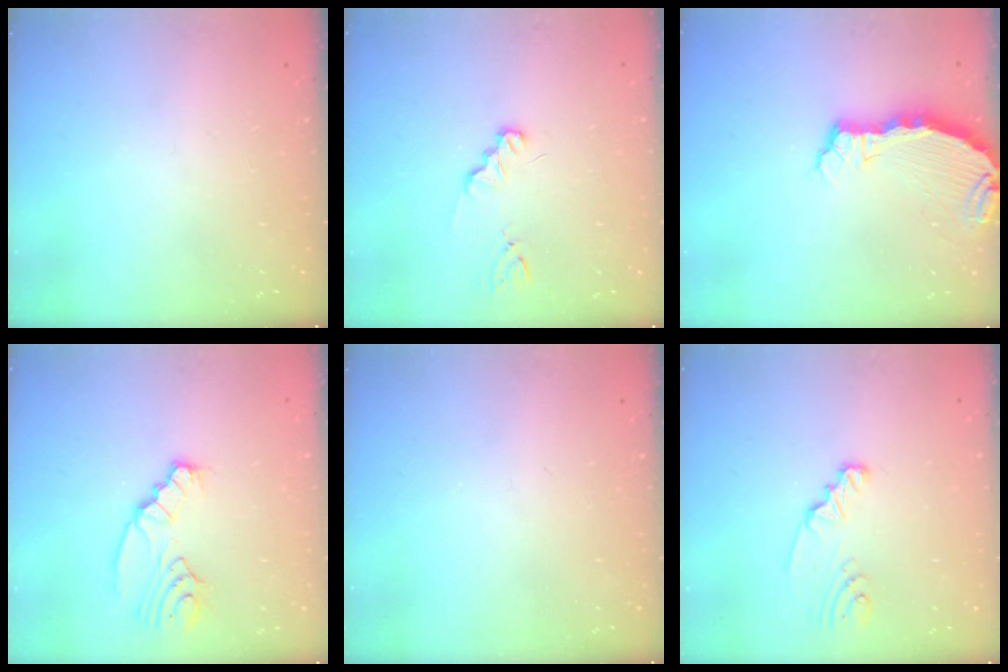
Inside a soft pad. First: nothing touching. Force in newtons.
{"total": 1.3, "press": 1.3, "slide": 0.2}
{"total": 5.1, "press": 5.1, "slide": 0.5}
{"total": 5.1, "press": 5.1, "slide": 0.6}
{"total": 0.0}
{"total": 2.1, "press": 2.1, "slide": 0.1}